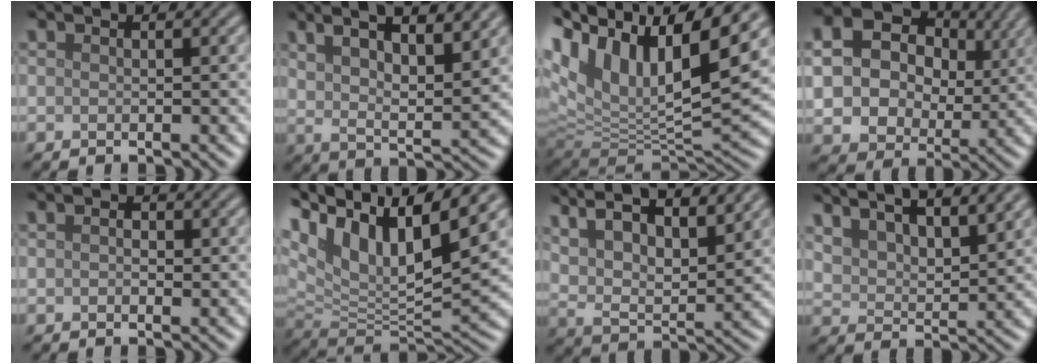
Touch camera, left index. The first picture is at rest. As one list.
[{"total": 10.8, "force": [6.2, 3.6, 8.1], "torque": [-0.112, 0.023, 0.074]}, {"total": 15.8, "force": [7.3, 7.3, 12.0], "torque": [-0.249, 0.024, 0.135]}, {"total": 12.9, "force": [3.1, 10.6, 6.7], "torque": [-0.150, 0.018, 0.060]}, {"total": 1.4, "force": [0.2, 0.9, 1.0], "torque": [-0.011, -0.001, -0.001]}, {"total": 13.8, "force": [8.3, 5.5, 9.6], "torque": [-0.206, 0.042, 0.149]}, {"total": 12.8, "force": [8.0, 5.0, 8.6], "torque": [-0.155, 0.028, 0.115]}, {"total": 11.1, "force": [7.6, 4.4, 6.7], "torque": [-0.100, 0.038, 0.092]}]